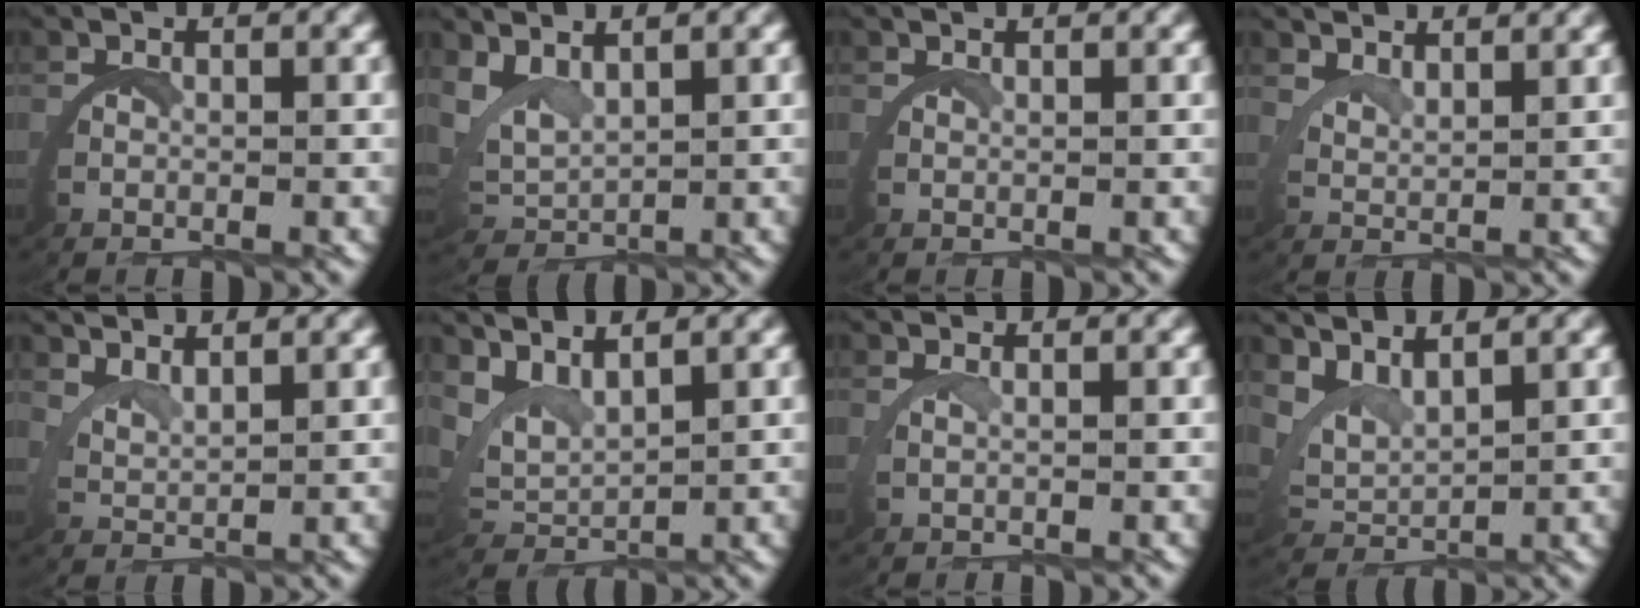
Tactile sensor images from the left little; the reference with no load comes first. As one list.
[{"total": 3.6, "force": [2.4, 2.0, 1.7], "torque": [-0.070, -0.008, 0.052]}, {"total": 1.2, "force": [1.0, -0.7, 0.0], "torque": [0.002, 0.005, 0.017]}, {"total": 3.9, "force": [3.8, -0.4, 0.5], "torque": [-0.019, -0.002, 0.070]}, {"total": 3.6, "force": [3.4, 0.2, 0.9], "torque": [-0.031, -0.004, 0.063]}, {"total": 5.0, "force": [3.0, 3.1, 2.5], "torque": [-0.083, -0.003, 0.052]}, {"total": 1.1, "force": [0.7, -0.7, 0.5], "torque": [-0.020, 0.002, 0.016]}, {"total": 4.5, "force": [3.0, 2.6, 2.1], "torque": [-0.073, -0.002, 0.051]}]